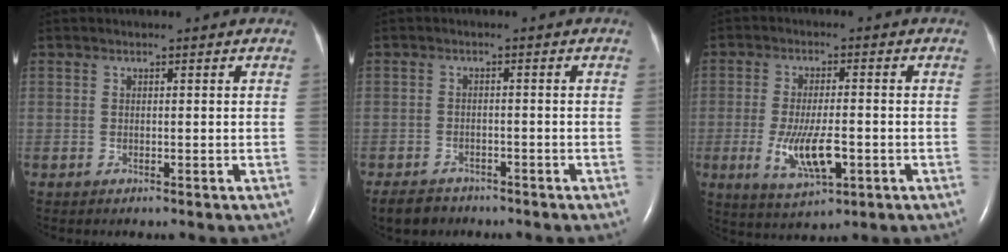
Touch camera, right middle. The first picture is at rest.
{"total": 4.5, "force": [-3.7, 2.3, 0.9], "torque": [-0.018, -0.002, -0.059]}
{"total": 8.2, "force": [-2.2, 2.3, 7.5], "torque": [-0.150, -0.015, -0.033]}